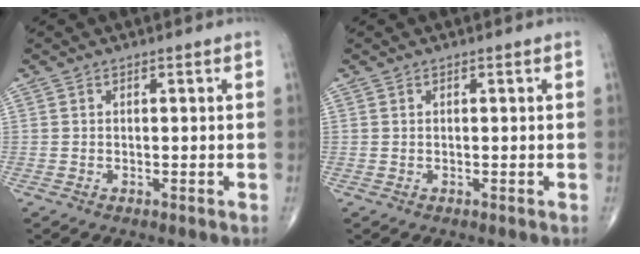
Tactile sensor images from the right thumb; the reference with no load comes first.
{"total": 0.0}